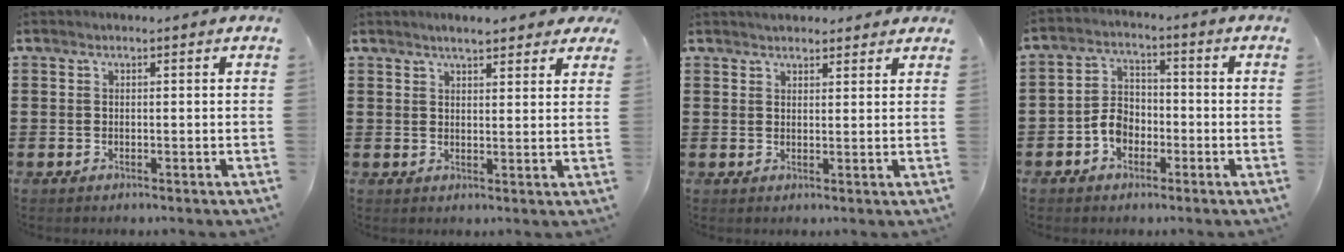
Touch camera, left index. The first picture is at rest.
{"total": 3.6, "force": [3.1, 0.5, 1.7], "torque": [-0.039, 0.001, 0.056]}
{"total": 2.3, "force": [2.2, 0.7, 0.2], "torque": [-0.008, 0.004, 0.043]}
{"total": 4.7, "force": [-2.1, 3.4, 2.4], "torque": [-0.063, 0.008, -0.046]}